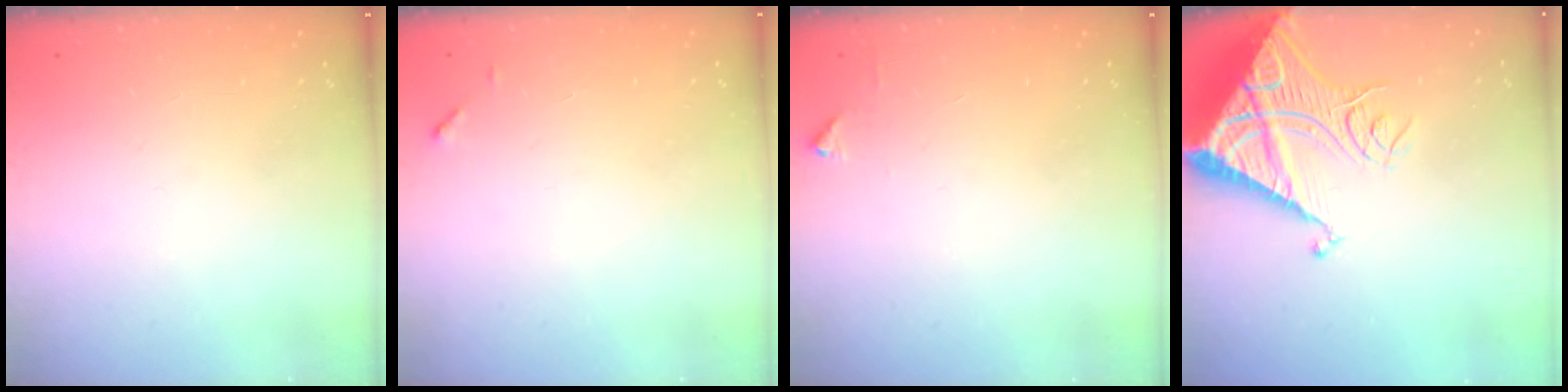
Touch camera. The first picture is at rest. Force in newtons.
{"total": 4.6, "press": 4.6, "slide": 0.3}
{"total": 2.1, "press": 2.1, "slide": 0.3}
{"total": 17.4, "press": 17.3, "slide": 2.1}